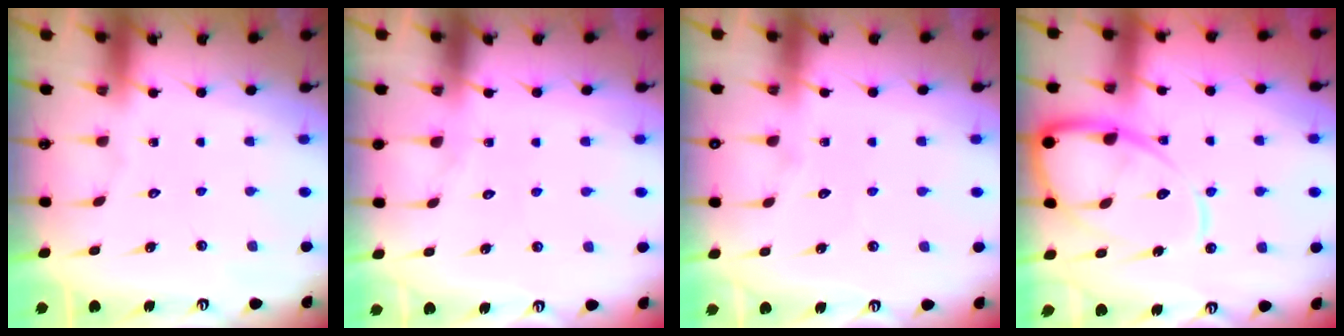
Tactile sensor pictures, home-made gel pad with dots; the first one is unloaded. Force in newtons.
{"total": 4.2, "press": 4.2, "slide": 0.4}
{"total": 3.8, "press": 3.8, "slide": 0.4}
{"total": 13.7, "press": 13.6, "slide": 1.2}